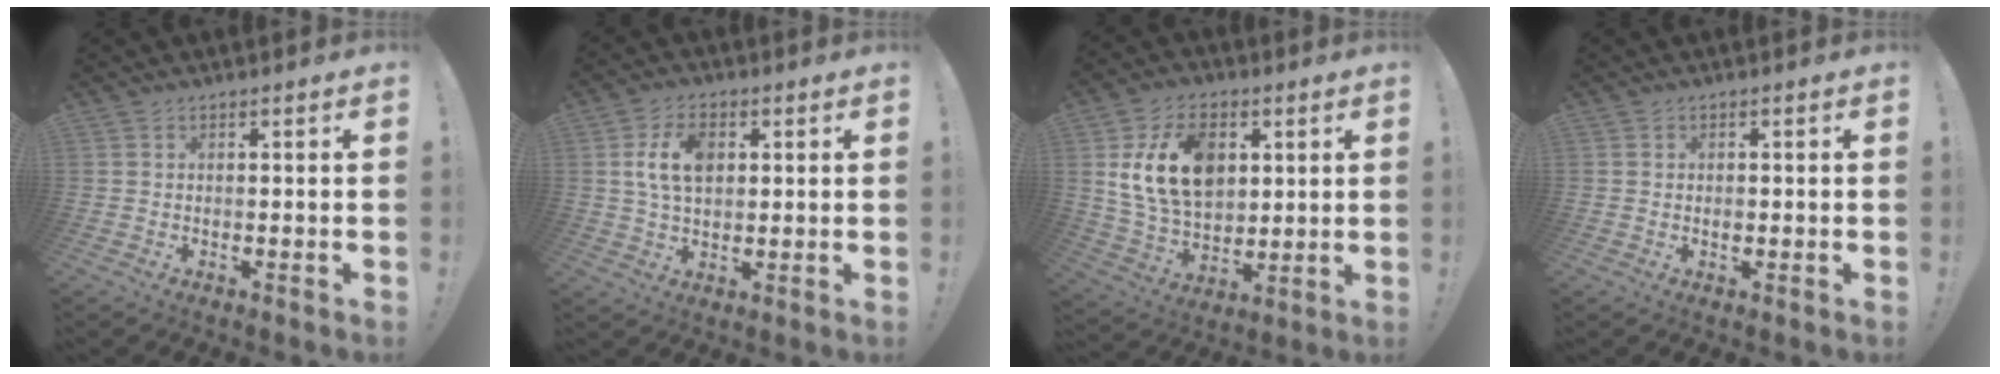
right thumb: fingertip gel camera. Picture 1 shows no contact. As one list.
[{"total": 9.8, "force": [2.2, 6.3, 7.2], "torque": [-0.131, 0.006, 0.039]}, {"total": 18.4, "force": [5.1, 12.9, 12.1], "torque": [-0.215, -0.018, 0.094]}, {"total": 1.1, "force": [-0.2, 1.0, 0.3], "torque": [0.003, -0.001, -0.006]}]